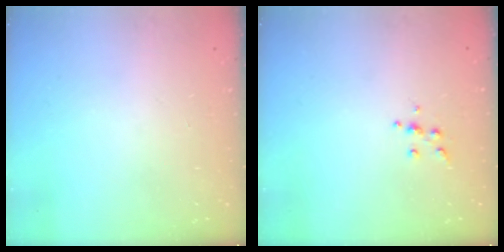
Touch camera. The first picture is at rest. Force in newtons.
{"total": 5.2, "press": 5.2, "slide": 0.6}